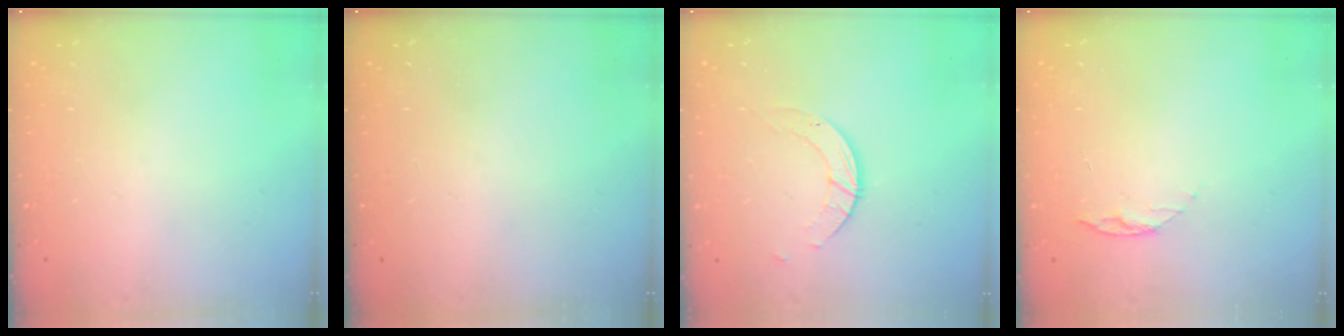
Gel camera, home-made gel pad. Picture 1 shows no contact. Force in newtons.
{"total": 0.0}
{"total": 3.0, "press": 3.0, "slide": 0.3}
{"total": 4.9, "press": 4.8, "slide": 0.5}